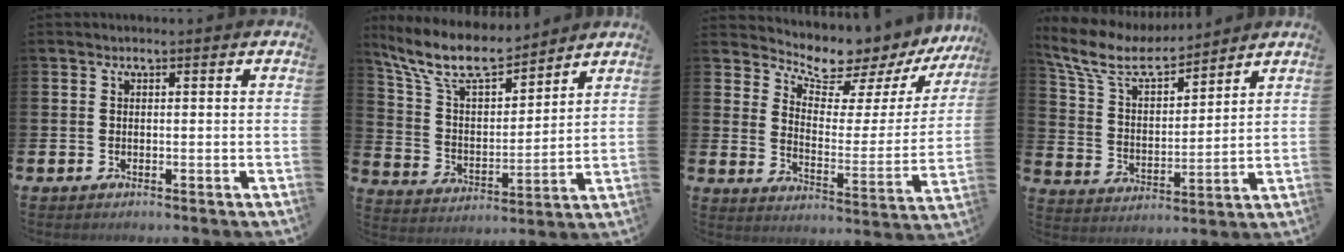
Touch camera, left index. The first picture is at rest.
{"total": 9.0, "force": [7.9, 2.3, 3.7], "torque": [-0.109, -0.038, 0.143]}
{"total": 7.0, "force": [6.6, 1.8, 1.6], "torque": [-0.060, -0.060, 0.109]}
{"total": 8.4, "force": [7.4, 2.5, 3.0], "torque": [-0.100, -0.044, 0.131]}